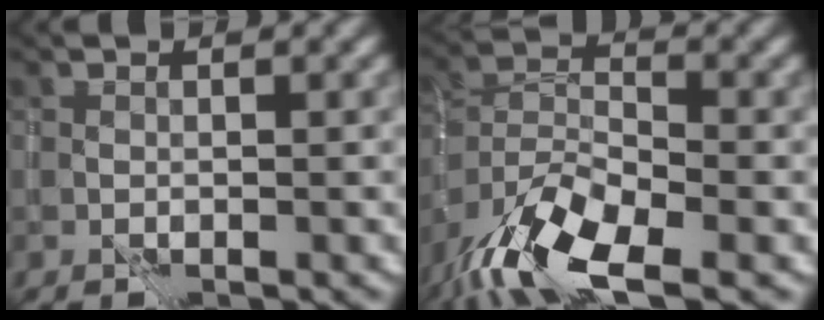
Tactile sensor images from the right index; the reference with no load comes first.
{"total": 10.0, "force": [-6.5, 3.4, 6.8], "torque": [-0.121, -0.005, -0.128]}